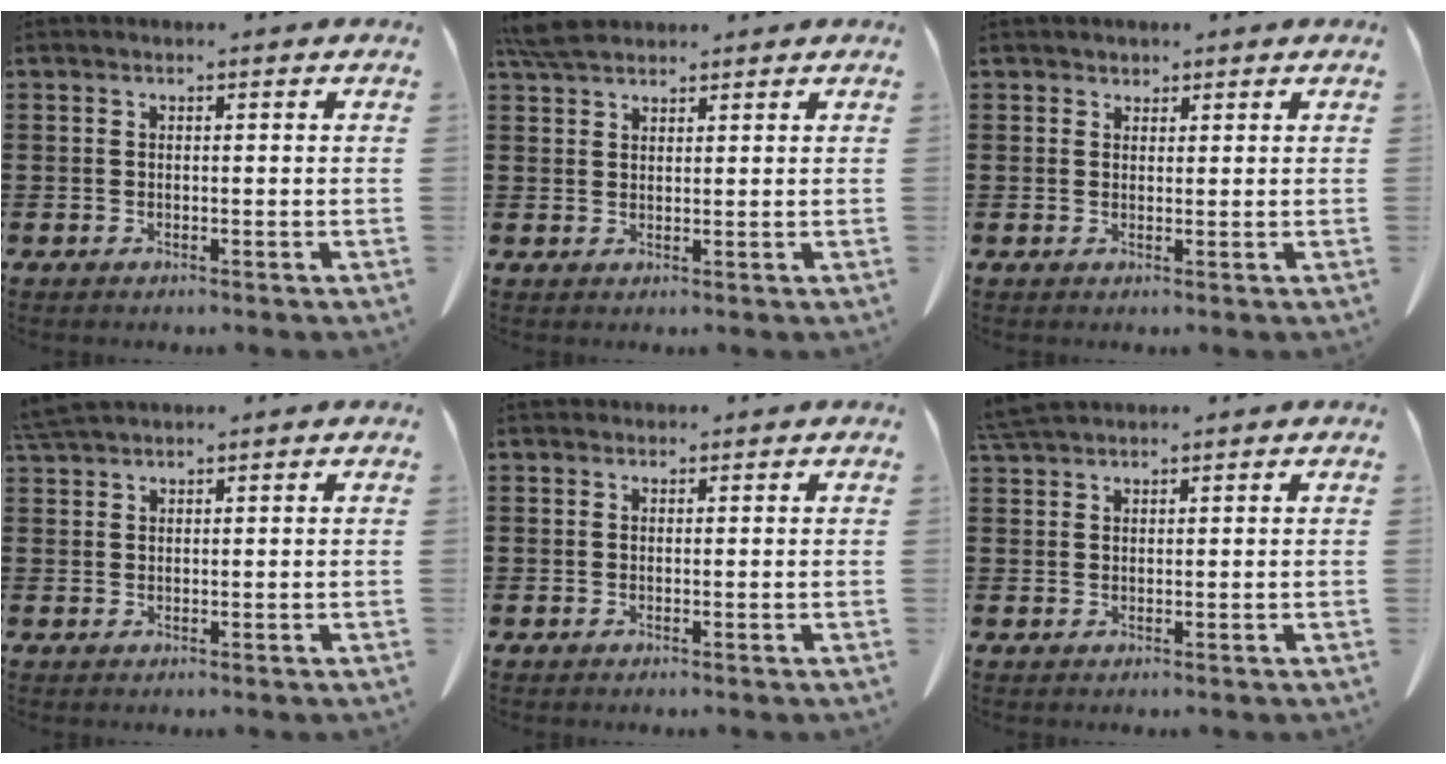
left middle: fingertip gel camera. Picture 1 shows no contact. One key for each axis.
{"total": 4.1, "fx": 3.5, "fy": 1.0, "fz": 1.8, "tx": -0.044, "ty": -0.001, "tz": 0.068}
{"total": 1.3, "fx": 1.2, "fy": 0.6, "fz": 0.0, "tx": -0.003, "ty": 0.002, "tz": 0.025}
{"total": 2.8, "fx": 2.6, "fy": 0.2, "fz": 1.0, "tx": -0.026, "ty": -0.002, "tz": 0.052}
{"total": 0.8, "fx": 0.7, "fy": 0.3, "fz": 0.0, "tx": -0.002, "ty": -0.001, "tz": 0.015}
{"total": 3.0, "fx": 2.8, "fy": 0.3, "fz": 1.0, "tx": -0.029, "ty": -0.002, "tz": 0.056}